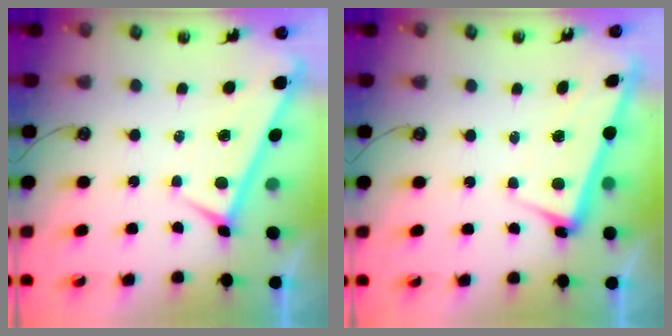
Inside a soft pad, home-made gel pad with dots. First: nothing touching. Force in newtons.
{"total": 2.5, "press": 2.4, "slide": 0.6}